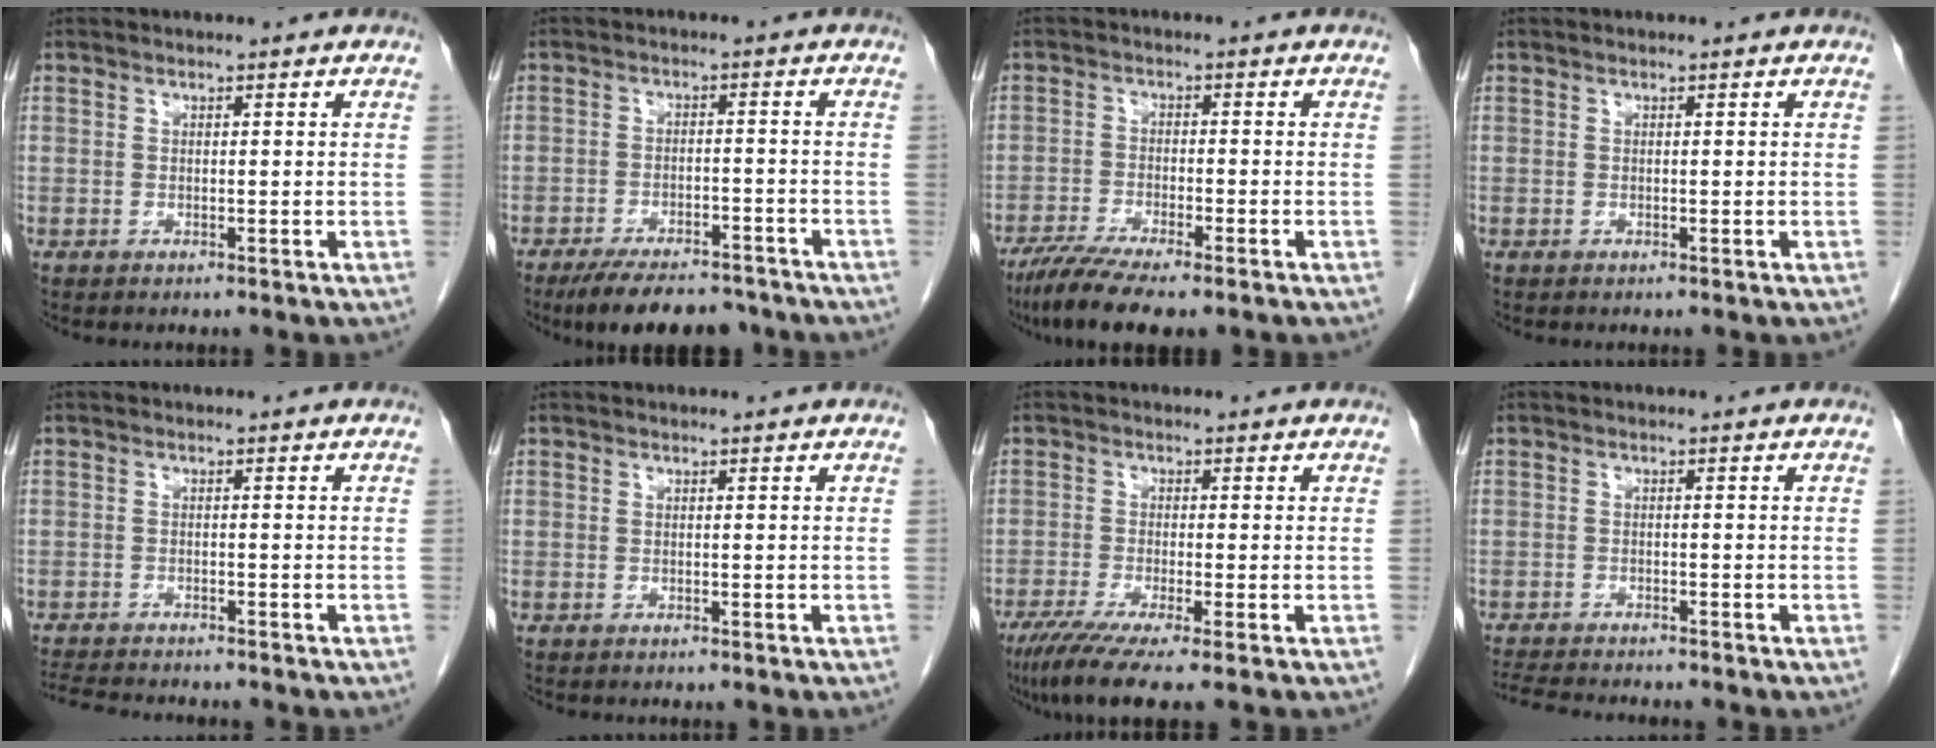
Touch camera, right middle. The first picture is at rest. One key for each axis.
{"total": 11.0, "fx": -9.3, "fy": 3.3, "fz": 4.7, "tx": -0.066, "ty": -0.002, "tz": -0.138}
{"total": 8.4, "fx": -6.5, "fy": 0.8, "fz": 5.3, "tx": -0.090, "ty": -0.018, "tz": -0.108}
{"total": 0.0}
{"total": 6.8, "fx": -6.3, "fy": 0.7, "fz": 2.4, "tx": -0.039, "ty": -0.013, "tz": -0.102}
{"total": 0.0}
{"total": 7.8, "fx": -5.3, "fy": 0.0, "fz": 5.7, "tx": -0.094, "ty": -0.021, "tz": -0.090}
{"total": 7.7, "fx": -7.0, "fy": 0.8, "fz": 3.0, "tx": -0.048, "ty": -0.014, "tz": -0.111}